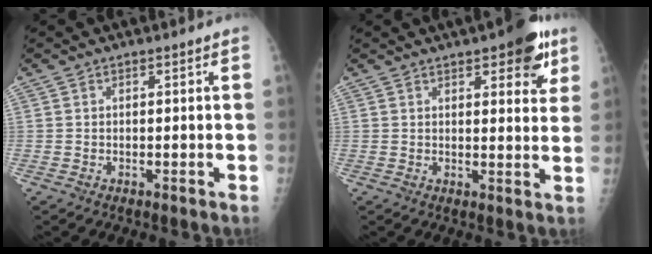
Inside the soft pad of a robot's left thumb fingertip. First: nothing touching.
{"total": 9.4, "force": [5.2, 3.4, 7.1], "torque": [-0.060, -0.018, 0.060]}